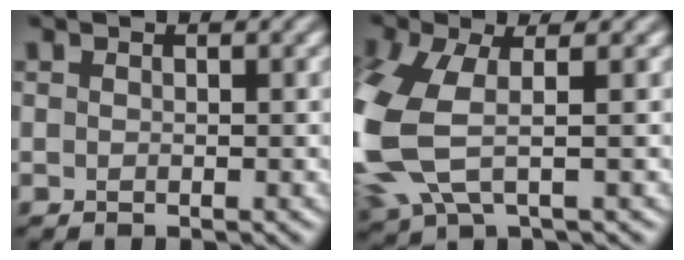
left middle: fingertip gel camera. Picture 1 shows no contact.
{"total": 7.3, "force": [-0.5, 3.6, 6.3], "torque": [-0.188, -0.012, -0.018]}